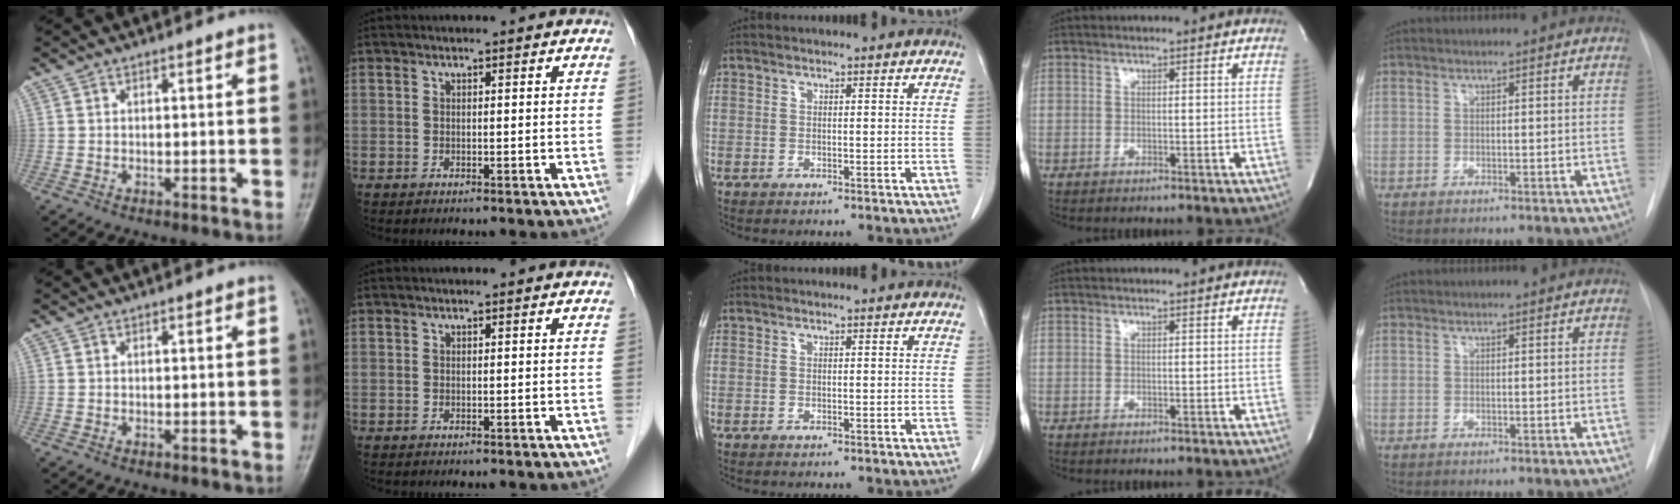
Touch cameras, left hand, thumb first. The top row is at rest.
{}